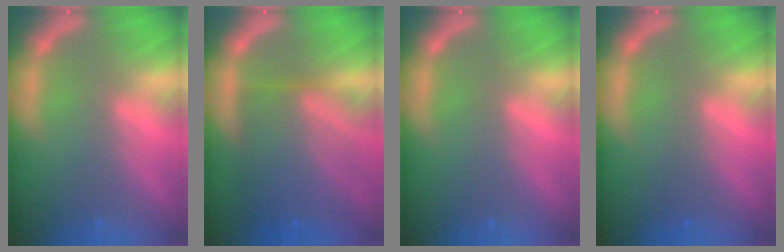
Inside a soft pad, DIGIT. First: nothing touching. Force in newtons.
{"total": 9.6}
{"total": 0.0}
{"total": 0.9}